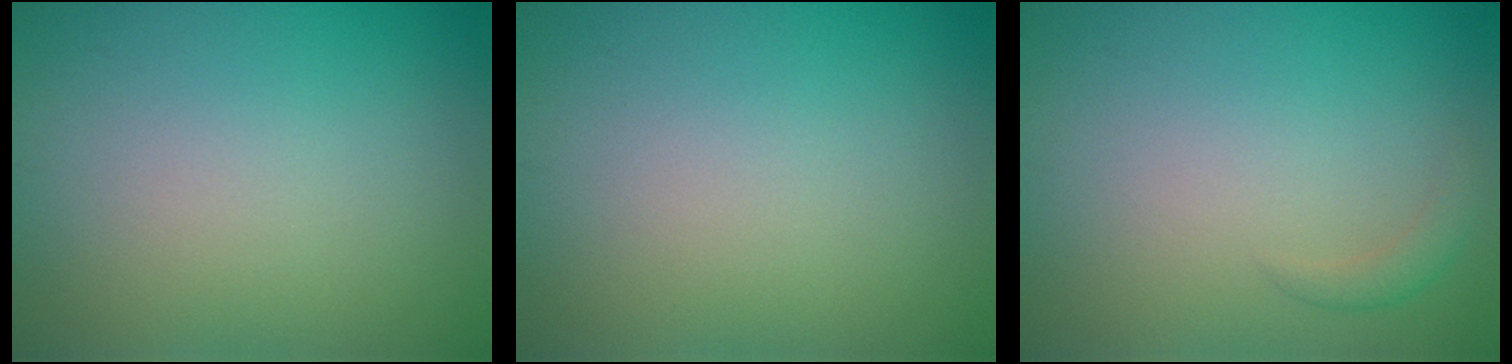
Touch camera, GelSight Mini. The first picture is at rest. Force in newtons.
{"total": 0.0}
{"total": 1.1, "press": 1.1, "slide": 0.1}